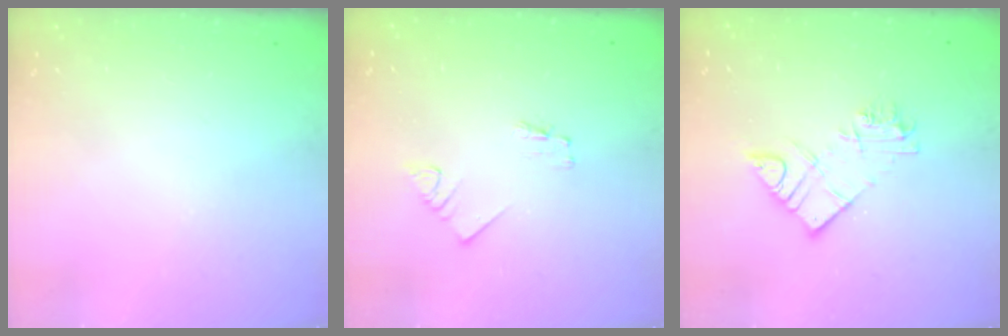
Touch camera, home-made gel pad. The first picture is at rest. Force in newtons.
{"total": 1.2, "press": 1.2, "slide": 0.1}
{"total": 10.0, "press": 9.9, "slide": 0.9}